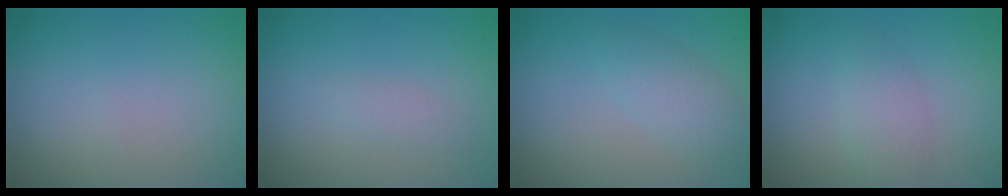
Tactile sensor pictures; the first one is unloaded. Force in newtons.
{"total": 1.1, "press": 1.1, "slide": 0.0}
{"total": 1.7, "press": 1.7, "slide": 0.0}
{"total": 2.1, "press": 2.1, "slide": 0.1}